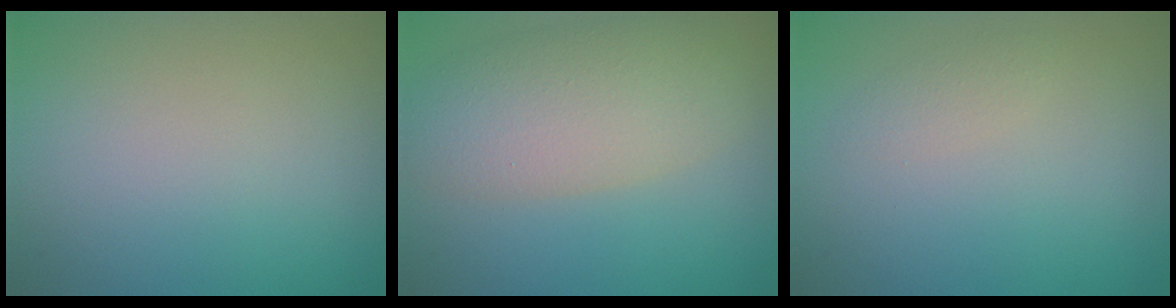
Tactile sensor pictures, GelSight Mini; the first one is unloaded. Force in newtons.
{"total": 6.4, "press": 6.4, "slide": 0.3}
{"total": 1.0, "press": 1.0, "slide": 0.0}